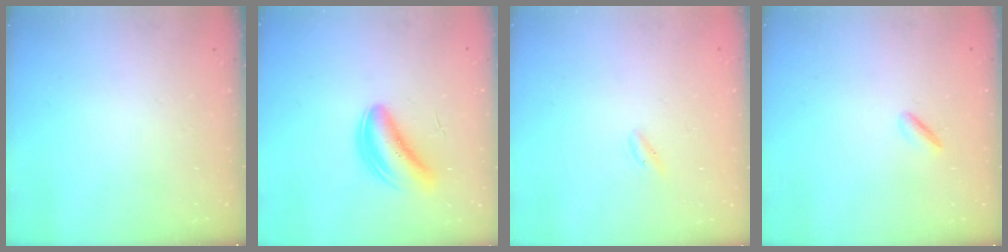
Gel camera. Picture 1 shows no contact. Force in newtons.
{"total": 5.4, "press": 5.3, "slide": 1.2}
{"total": 0.0}
{"total": 2.0, "press": 1.9, "slide": 0.7}